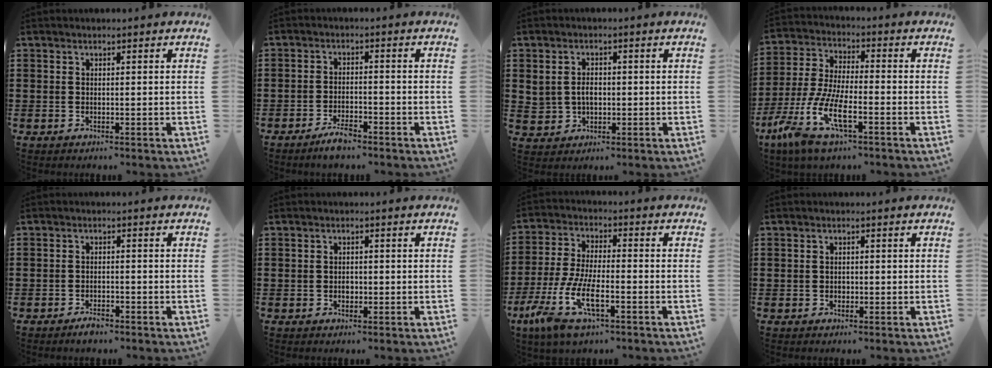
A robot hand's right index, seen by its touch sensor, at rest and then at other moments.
{"total": 3.2, "force": [-2.5, 0.7, 1.9], "torque": [-0.038, 0.006, -0.050]}
{"total": 2.9, "force": [0.1, 2.3, 1.8], "torque": [-0.047, 0.007, -0.002]}
{"total": 10.3, "force": [-5.9, 2.6, 8.1], "torque": [-0.200, -0.017, -0.120]}
{"total": 1.8, "force": [-1.5, 0.5, 0.9], "torque": [-0.016, 0.001, -0.028]}
{"total": 1.3, "force": [-0.3, 1.0, 0.9], "torque": [-0.017, 0.004, -0.005]}
{"total": 9.8, "force": [-4.9, 3.0, 8.0], "torque": [-0.191, -0.013, -0.096]}
{"total": 0.7, "force": [-0.1, 0.6, 0.3], "torque": [-0.006, 0.002, -0.002]}